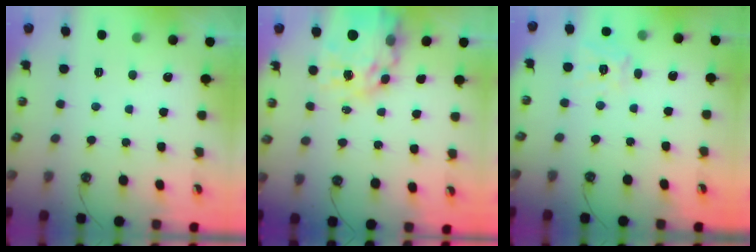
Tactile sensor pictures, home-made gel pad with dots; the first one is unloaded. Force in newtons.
{"total": 15.1, "press": 15.0, "slide": 1.4}
{"total": 11.3, "press": 11.3, "slide": 1.1}